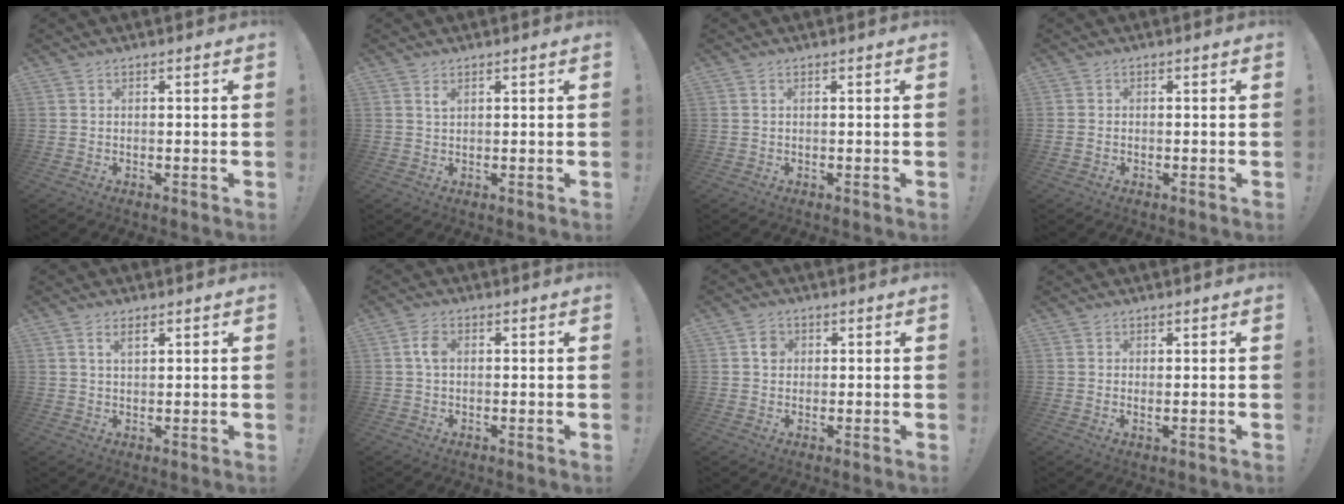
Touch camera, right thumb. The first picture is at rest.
{"total": 1.5, "force": [0.8, 0.5, 1.1], "torque": [-0.011, -0.004, 0.012]}
{"total": 0.0}
{"total": 0.7, "force": [-0.6, 0.2, 0.4], "torque": [-0.012, 0.004, -0.008]}
{"total": 2.8, "force": [1.5, 1.2, 2.1], "torque": [-0.035, -0.002, 0.025]}
{"total": 3.7, "force": [0.6, 2.2, 2.8], "torque": [-0.044, 0.005, 0.007]}
{"total": 3.0, "force": [0.5, 2.7, 1.3], "torque": [-0.007, 0.000, 0.005]}
{"total": 1.0, "force": [0.6, -0.2, 0.7], "torque": [-0.005, -0.006, 0.009]}